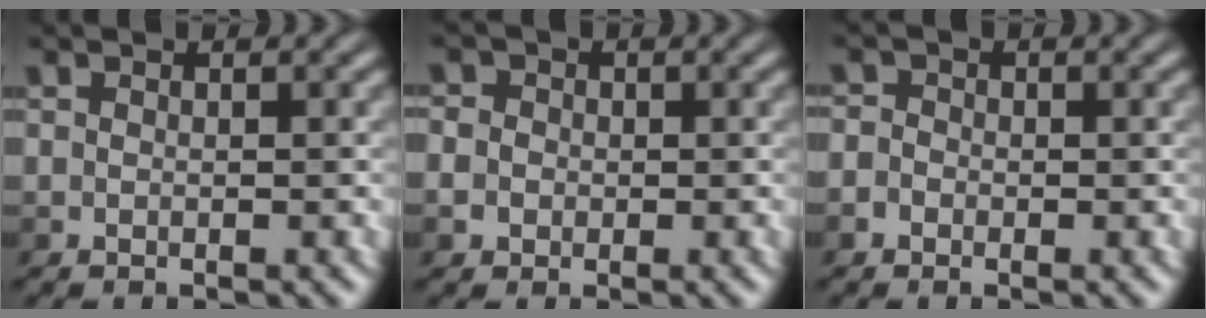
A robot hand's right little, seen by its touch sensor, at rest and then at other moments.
{"total": 3.9, "force": [0.9, 3.4, 1.6], "torque": [-0.048, 0.018, 0.000]}
{"total": 1.9, "force": [-0.7, 1.6, 0.7], "torque": [-0.018, 0.008, -0.016]}